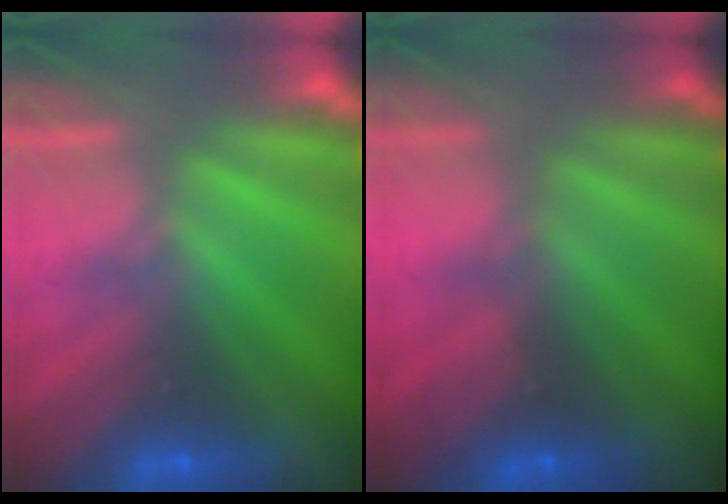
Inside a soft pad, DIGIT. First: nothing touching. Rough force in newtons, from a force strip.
{"total": 3.5}